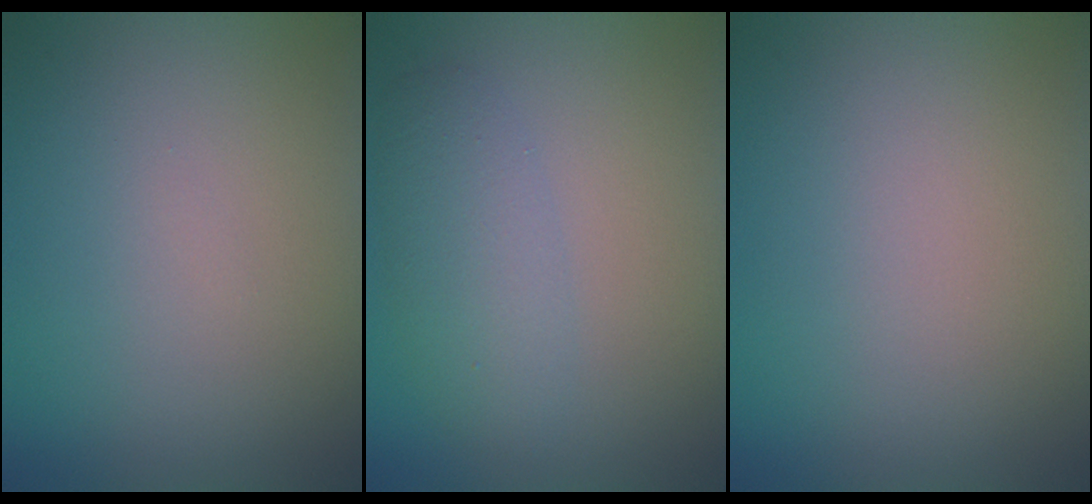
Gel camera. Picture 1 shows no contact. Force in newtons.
{"total": 3.0, "press": 3.0, "slide": 0.1}
{"total": 0.0}